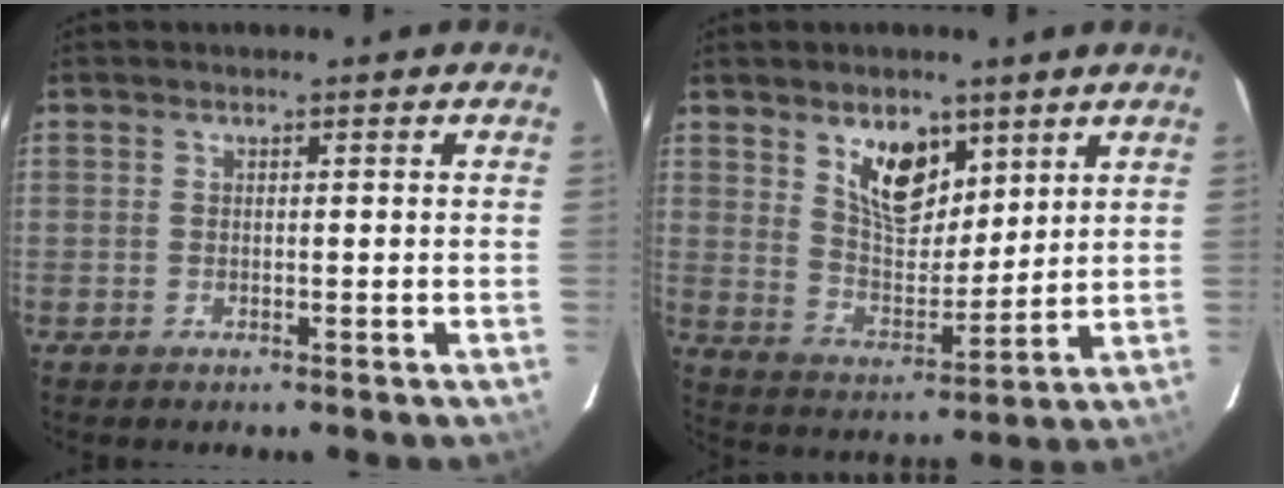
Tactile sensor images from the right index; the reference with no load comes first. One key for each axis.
{"total": 10.4, "fx": 6.0, "fy": 5.5, "fz": 6.5, "tx": -0.106, "ty": -0.002, "tz": 0.115}